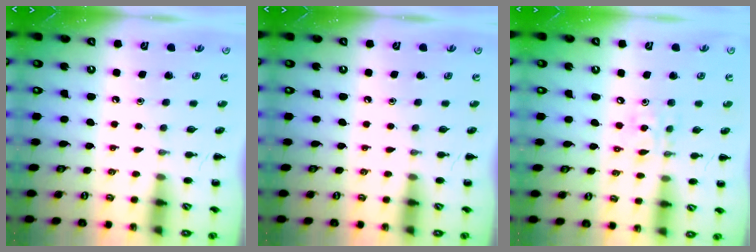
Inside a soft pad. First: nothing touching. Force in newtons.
{"total": 0.0}
{"total": 7.4, "press": 7.3, "slide": 1.4}